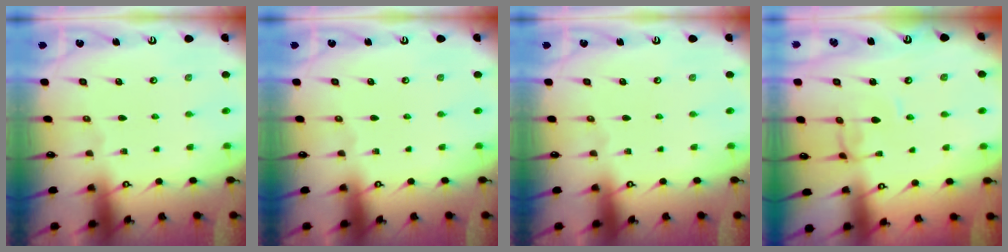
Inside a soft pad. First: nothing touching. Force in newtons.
{"total": 0.0}
{"total": 0.0}
{"total": 1.8, "press": 1.7, "slide": 0.3}